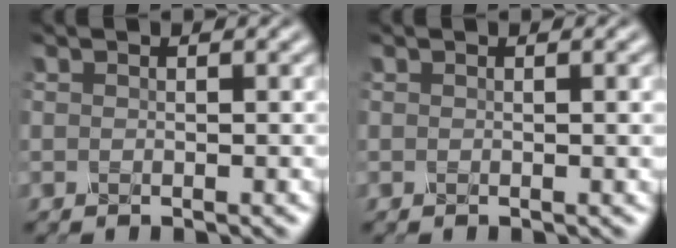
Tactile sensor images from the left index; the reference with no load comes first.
{"total": 1.1, "force": [0.1, 0.3, 1.1], "torque": [-0.009, 0.003, -0.001]}